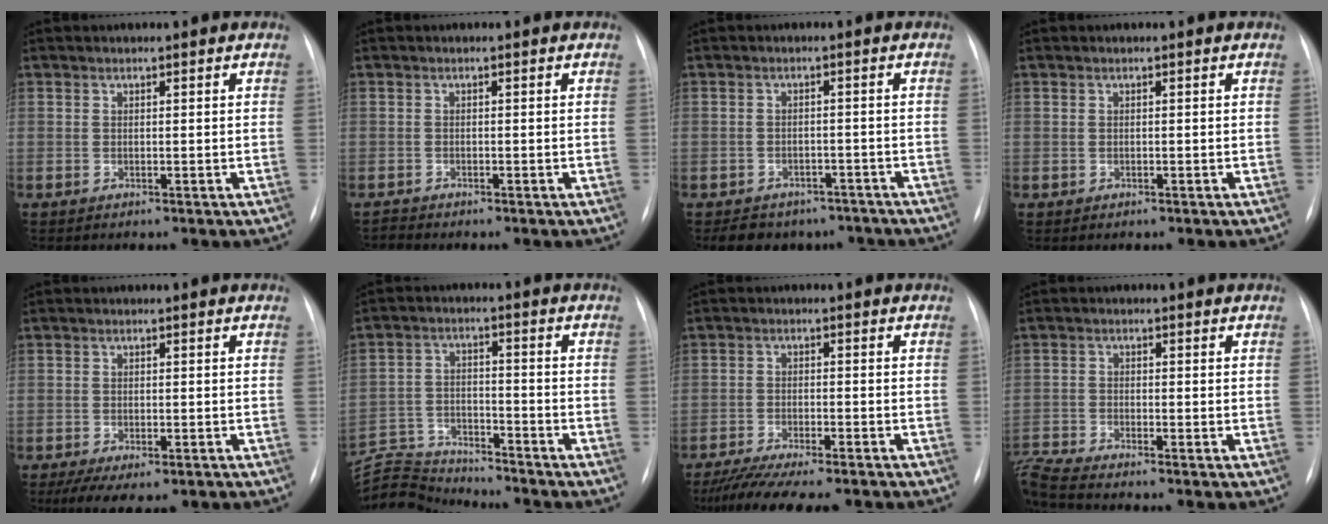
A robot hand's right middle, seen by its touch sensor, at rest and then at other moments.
{"total": 0.8, "force": [-0.7, -0.3, -0.2], "torque": [0.000, -0.007, -0.014]}
{"total": 8.8, "force": [-7.1, 4.8, 1.7], "torque": [-0.019, 0.010, -0.084]}
{"total": 0.0}
{"total": 7.0, "force": [-4.6, 2.5, 4.6], "torque": [-0.066, -0.014, -0.068]}
{"total": 9.3, "force": [-9.2, -0.5, -0.5], "torque": [-0.004, 0.009, -0.169]}
{"total": 12.4, "force": [-10.7, 1.3, 6.2], "torque": [-0.095, -0.019, -0.160]}
{"total": 6.5, "force": [-6.1, -1.4, 1.8], "torque": [-0.053, -0.011, -0.118]}